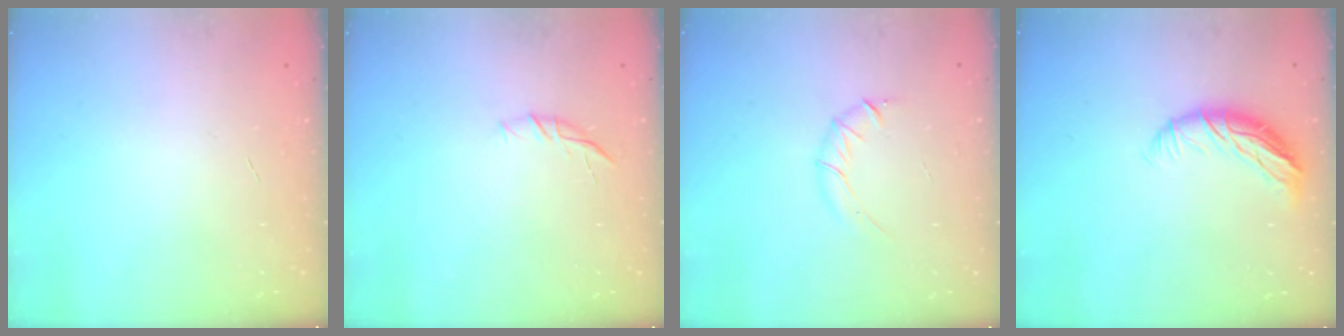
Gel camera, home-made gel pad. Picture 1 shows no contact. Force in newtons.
{"total": 6.8, "press": 6.6, "slide": 1.6}
{"total": 5.6, "press": 5.4, "slide": 1.6}
{"total": 9.3, "press": 9.2, "slide": 1.6}